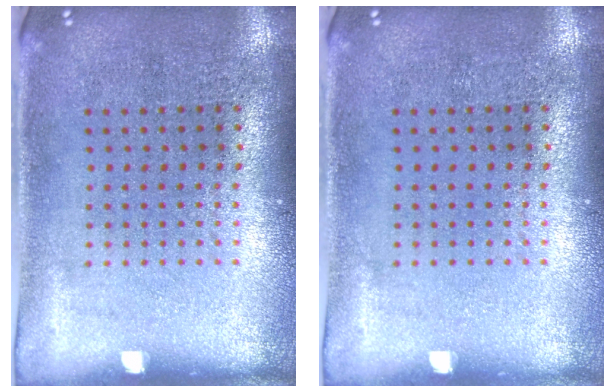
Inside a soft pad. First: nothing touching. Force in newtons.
{"total": 0.0}